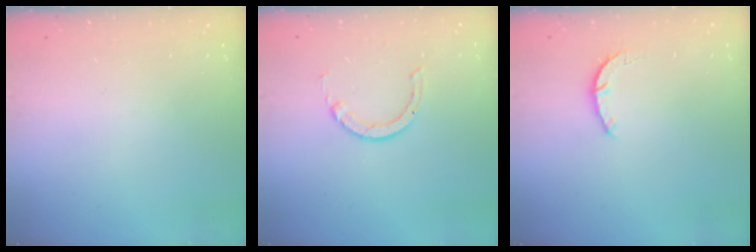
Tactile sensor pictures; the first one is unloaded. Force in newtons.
{"total": 1.5, "press": 1.5, "slide": 0.2}
{"total": 3.1, "press": 3.1, "slide": 0.5}